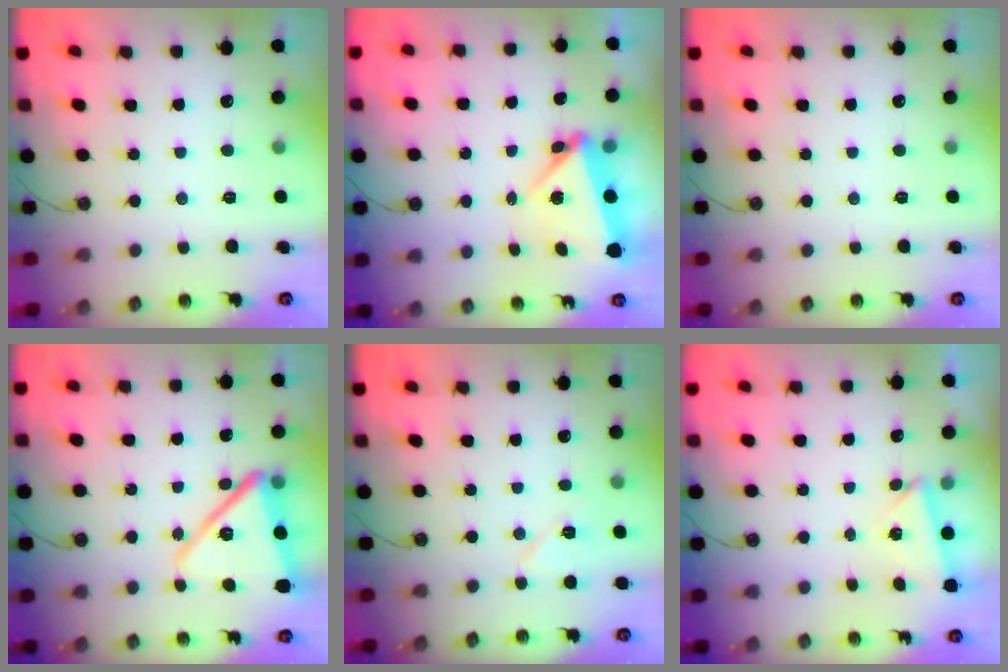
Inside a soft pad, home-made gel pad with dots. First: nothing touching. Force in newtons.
{"total": 5.4, "press": 5.2, "slide": 1.2}
{"total": 0.0}
{"total": 16.6, "press": 15.7, "slide": 5.5}
{"total": 6.8, "press": 5.5, "slide": 4.1}
{"total": 2.9, "press": 2.8, "slide": 0.6}